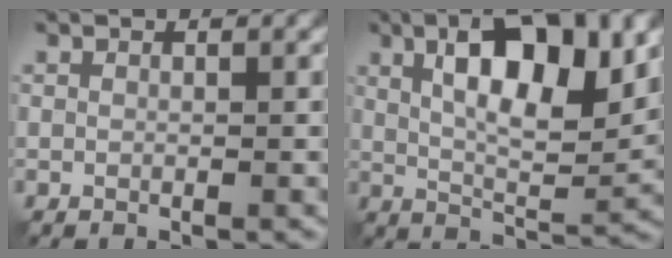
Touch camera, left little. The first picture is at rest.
{"total": 9.4, "force": [2.9, 3.5, 8.2], "torque": [-0.127, 0.003, 0.044]}